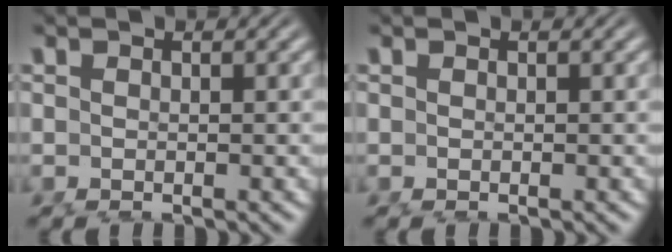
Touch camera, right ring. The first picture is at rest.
{"total": 0.0}